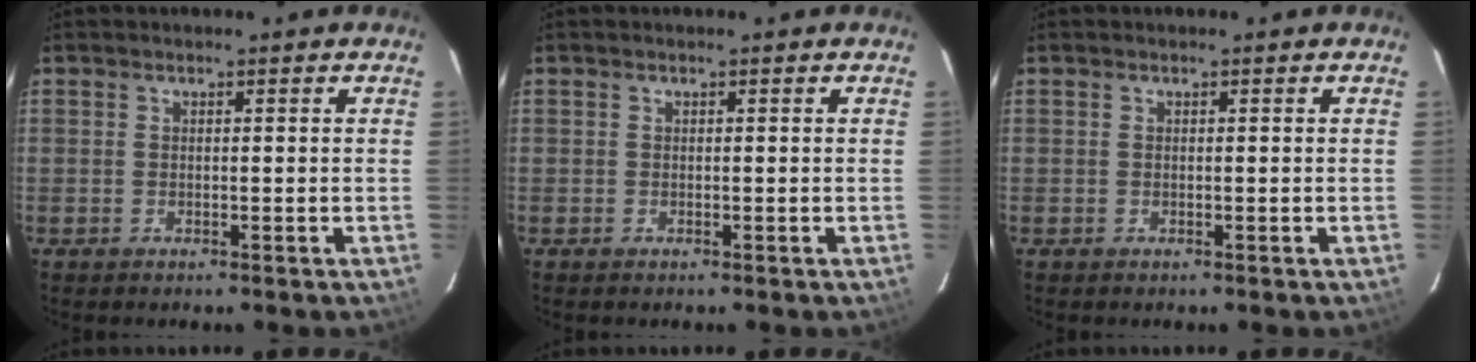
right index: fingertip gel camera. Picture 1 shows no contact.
{"total": 0.0}
{"total": 0.0}